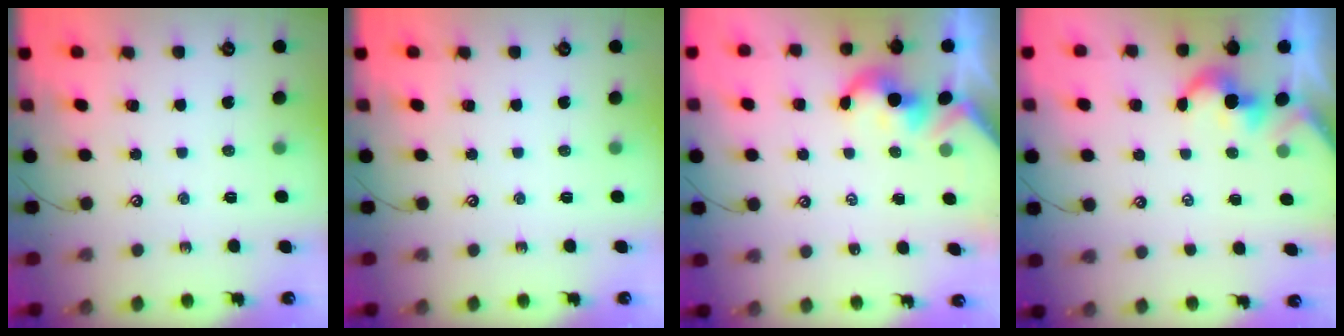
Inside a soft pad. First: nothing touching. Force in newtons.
{"total": 0.0}
{"total": 1.9, "press": 1.9, "slide": 0.2}
{"total": 2.9, "press": 2.9, "slide": 0.2}